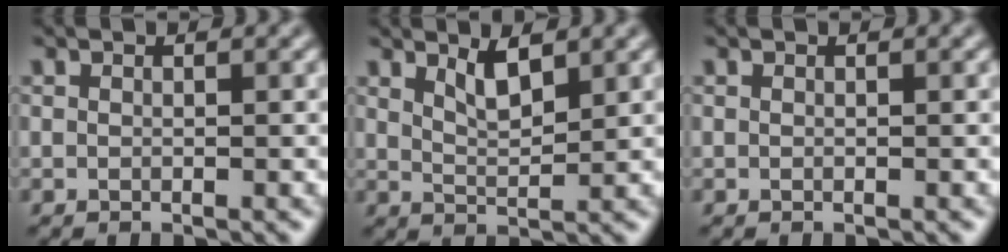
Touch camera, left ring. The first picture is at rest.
{"total": 2.4, "force": [1.6, 0.6, 1.7], "torque": [-0.031, -0.005, 0.032]}
{"total": 0.0}